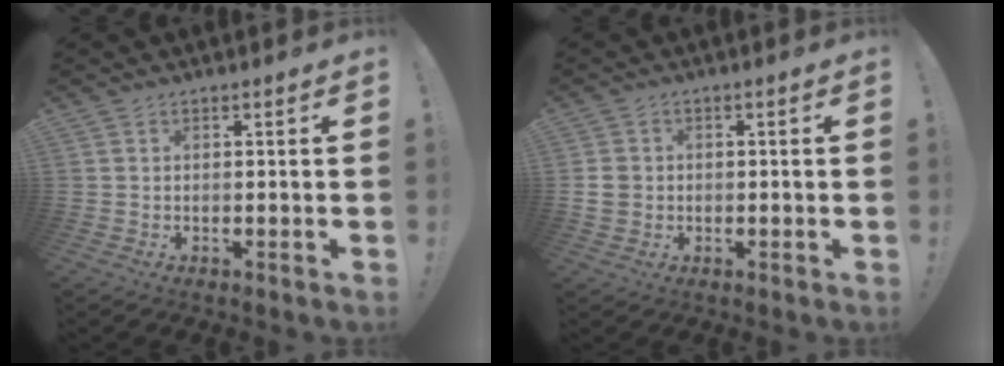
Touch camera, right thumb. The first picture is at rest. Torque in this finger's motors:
{"motor_torque": [0.06, -0.06, 0.09, 0.32, 0.01]}